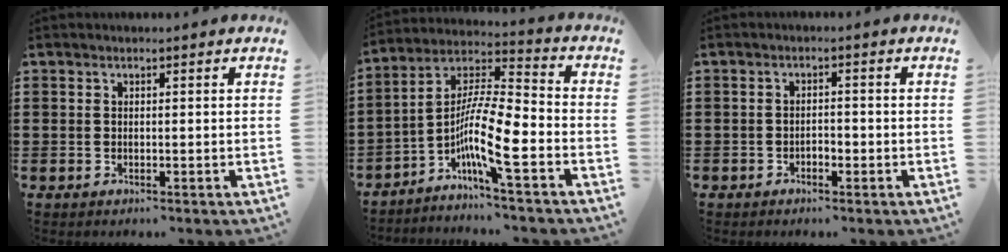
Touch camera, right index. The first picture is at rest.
{"total": 11.0, "force": [-4.8, 1.8, 9.8], "torque": [-0.209, -0.020, -0.095]}
{"total": 1.4, "force": [-1.0, 0.7, 0.6], "torque": [-0.016, -0.001, -0.021]}